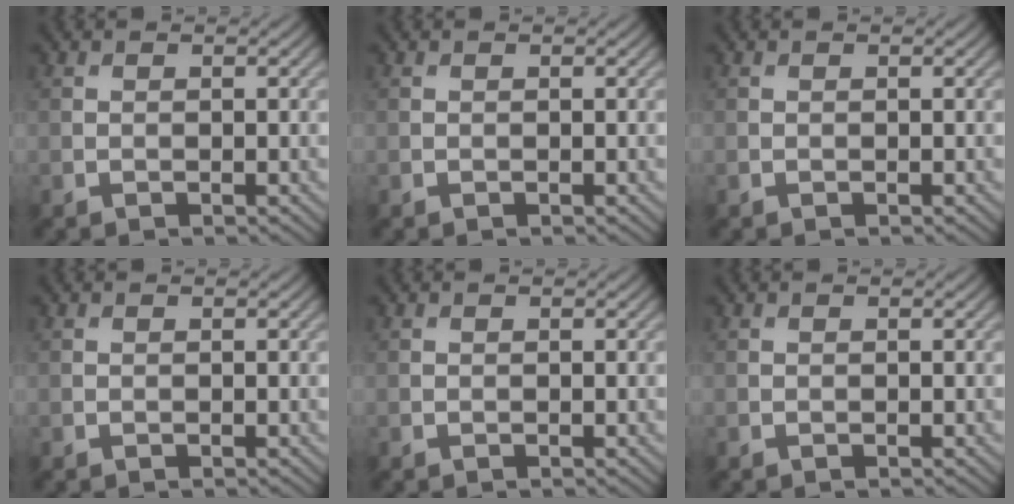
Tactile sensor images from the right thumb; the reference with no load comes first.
{"total": 0.0}
{"total": 0.0}
{"total": 0.0}
{"total": 0.0}
{"total": 0.0}